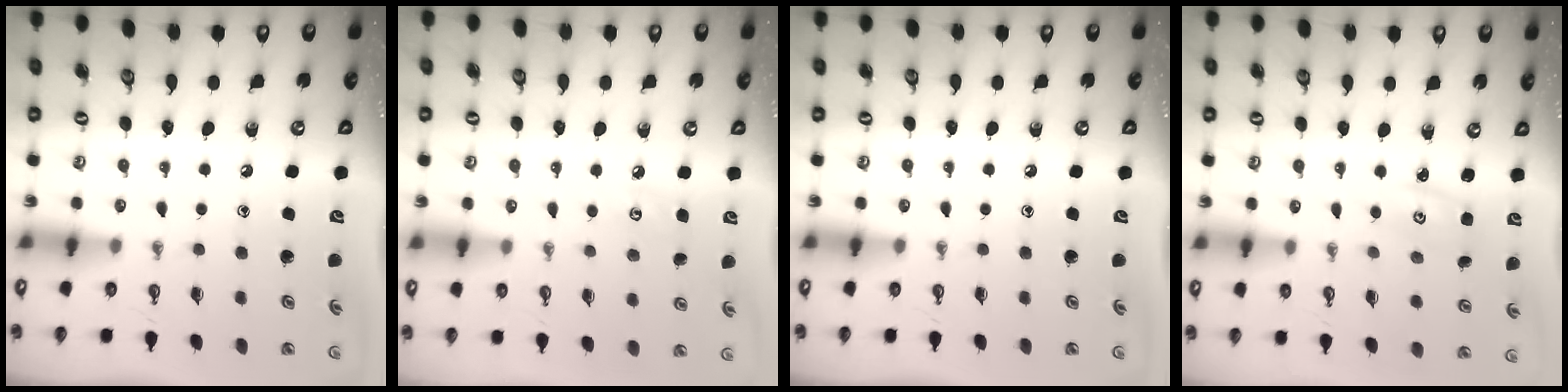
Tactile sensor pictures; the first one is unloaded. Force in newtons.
{"total": 5.9, "press": 5.8, "slide": 0.7}
{"total": 0.0}
{"total": 2.8, "press": 2.8, "slide": 0.4}